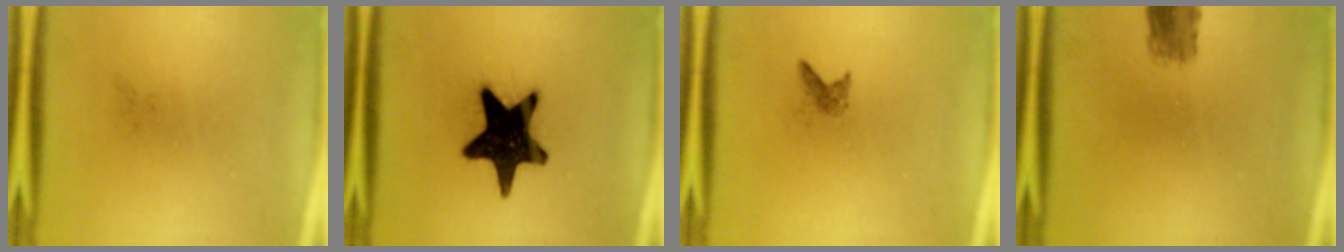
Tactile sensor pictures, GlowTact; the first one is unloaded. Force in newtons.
{"total": 18.4}
{"total": 0.9}
{"total": 2.9}